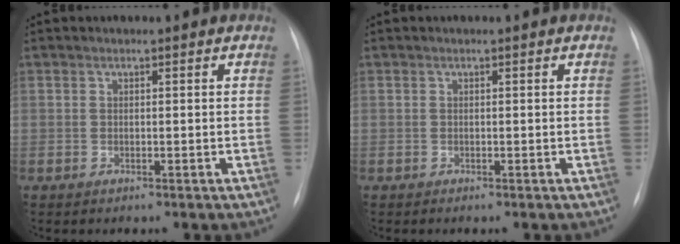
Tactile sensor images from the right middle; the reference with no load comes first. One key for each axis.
{"total": 0.0}